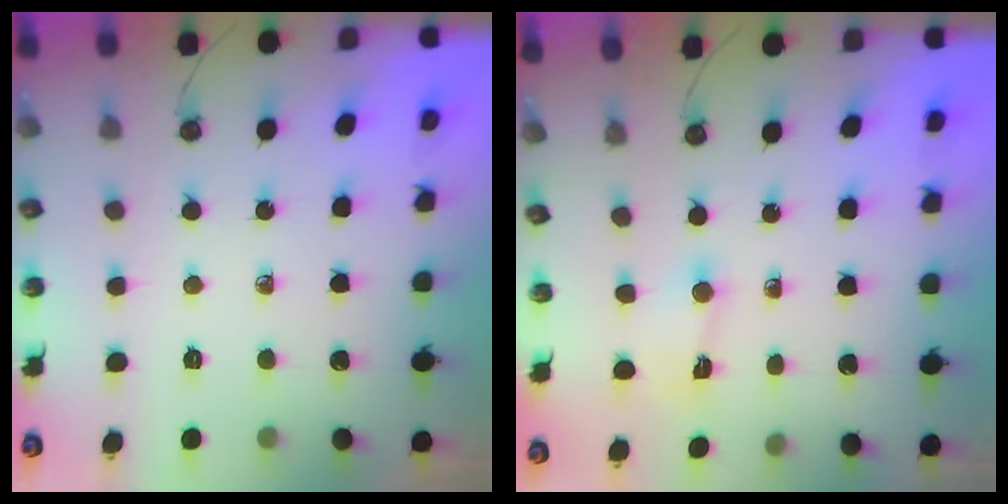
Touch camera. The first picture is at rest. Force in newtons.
{"total": 1.0, "press": 0.9, "slide": 0.5}